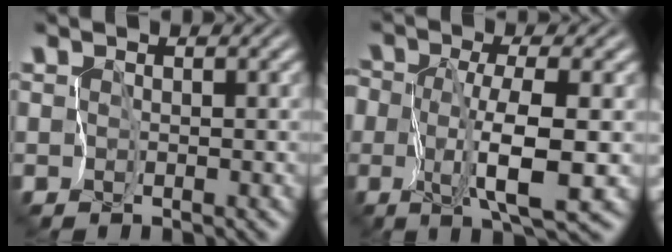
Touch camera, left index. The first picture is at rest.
{"total": 5.1, "force": [-0.3, 1.3, 4.9], "torque": [-0.102, -0.003, -0.010]}